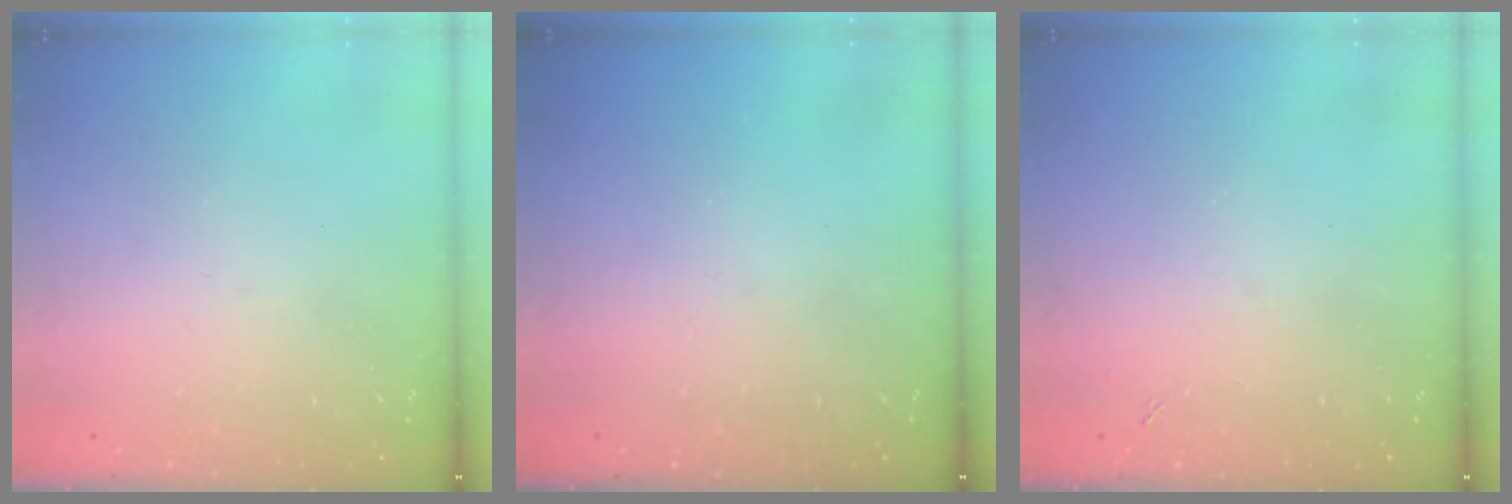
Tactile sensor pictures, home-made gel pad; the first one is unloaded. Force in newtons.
{"total": 0.0}
{"total": 1.7, "press": 1.6, "slide": 0.3}